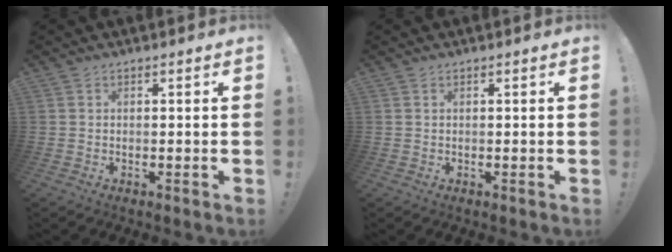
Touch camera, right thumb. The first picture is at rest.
{"total": 0.0}